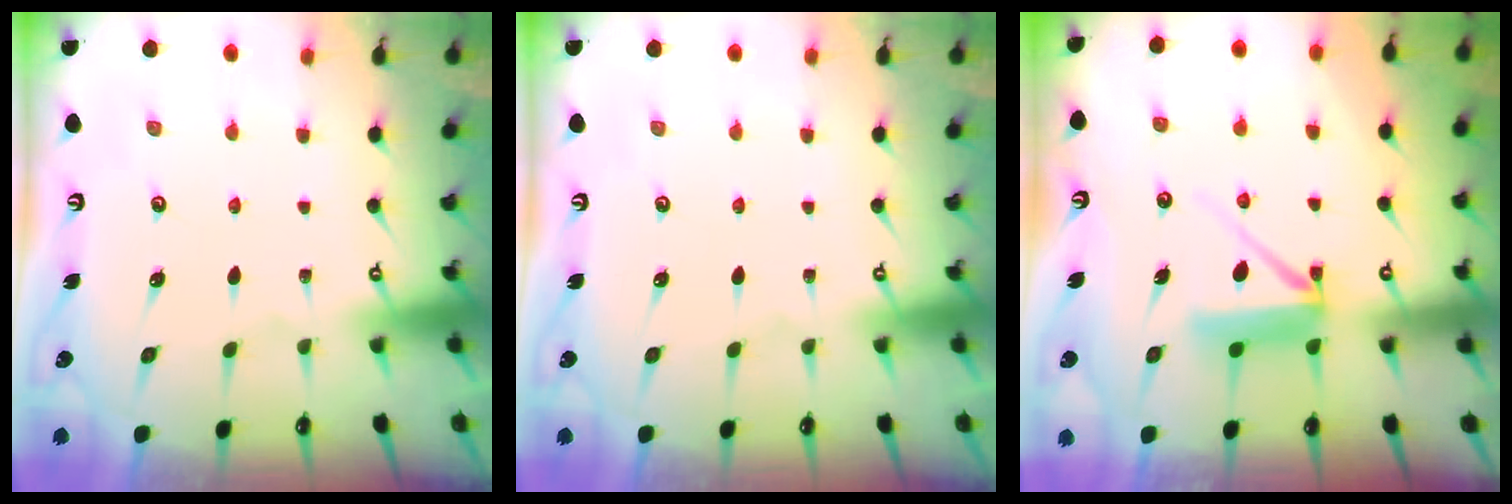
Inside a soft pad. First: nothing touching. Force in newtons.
{"total": 0.0}
{"total": 8.4, "press": 8.3, "slide": 0.6}